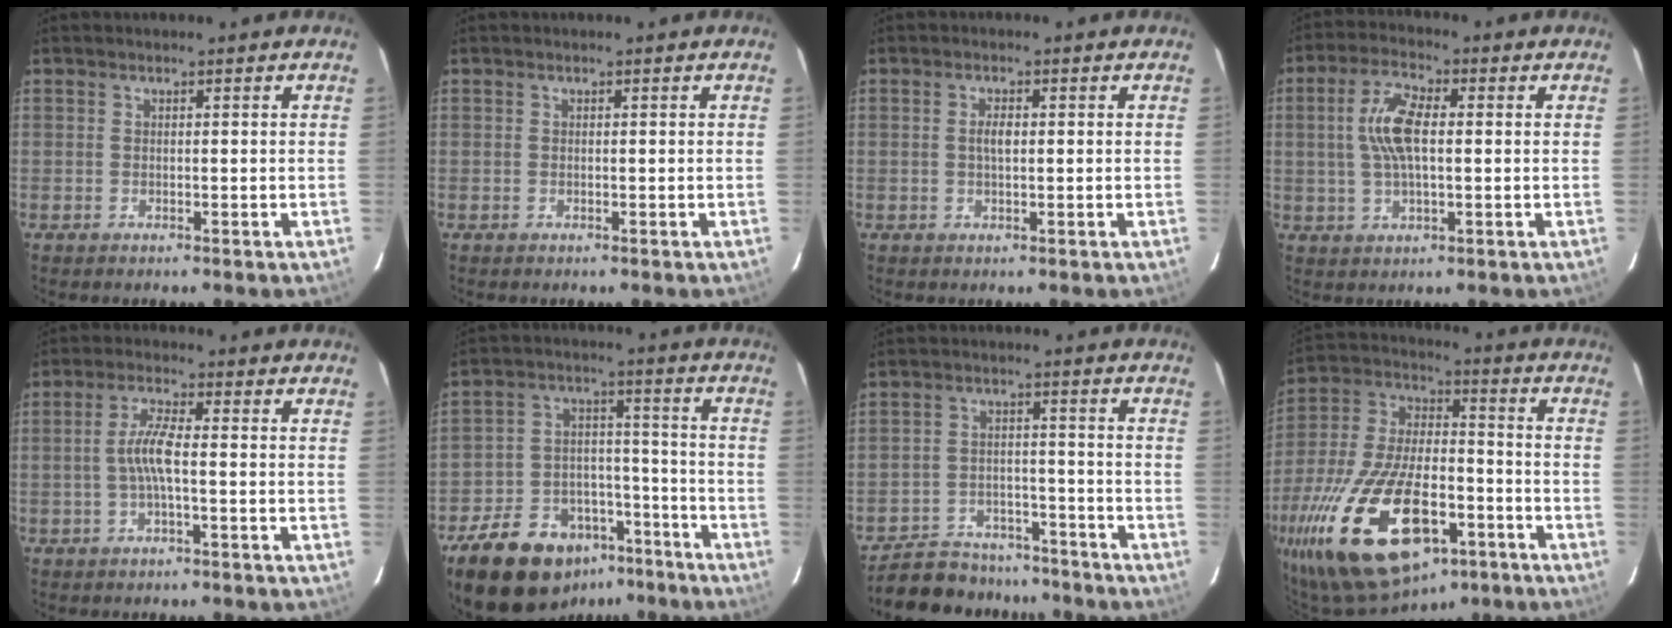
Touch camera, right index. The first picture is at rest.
{"total": 0.0}
{"total": 2.0, "force": [0.1, 0.8, 1.8], "torque": [-0.034, 0.003, 0.001]}
{"total": 8.5, "force": [0.8, 3.5, 7.7], "torque": [-0.152, 0.013, 0.016]}
{"total": 4.9, "force": [-0.9, 0.5, 4.8], "torque": [-0.098, 0.006, -0.018]}
{"total": 19.3, "force": [-13.5, 10.8, 8.4], "torque": [-0.185, 0.034, -0.195]}
{"total": 15.8, "force": [-13.9, 6.1, 4.5], "torque": [-0.117, 0.015, -0.194]}
{"total": 29.6, "force": [-15.6, 13.9, 21.0], "torque": [-0.431, -0.035, -0.253]}